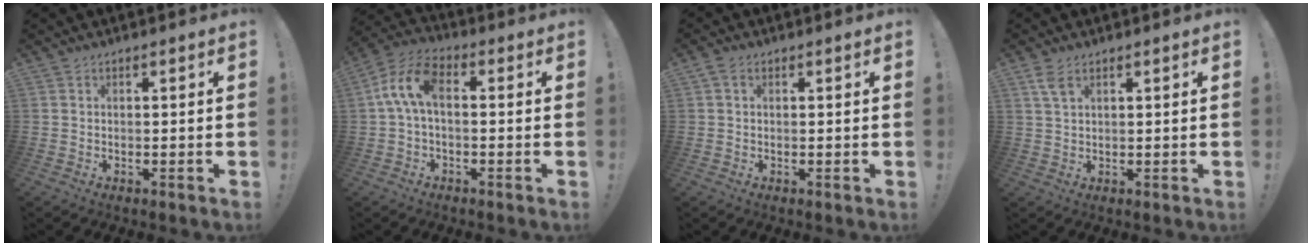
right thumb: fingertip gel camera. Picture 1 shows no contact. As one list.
[{"total": 9.7, "force": [0.8, 5.2, 8.2], "torque": [-0.169, 0.010, 0.020]}, {"total": 1.2, "force": [0.4, 0.8, 0.8], "torque": [-0.014, 0.003, 0.005]}, {"total": 4.2, "force": [2.4, 1.8, 3.0], "torque": [-0.061, -0.003, 0.045]}]